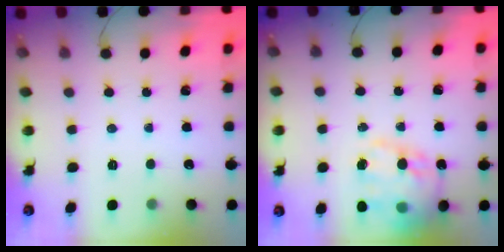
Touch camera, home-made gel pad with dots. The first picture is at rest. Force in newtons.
{"total": 20.4, "press": 19.9, "slide": 4.4}